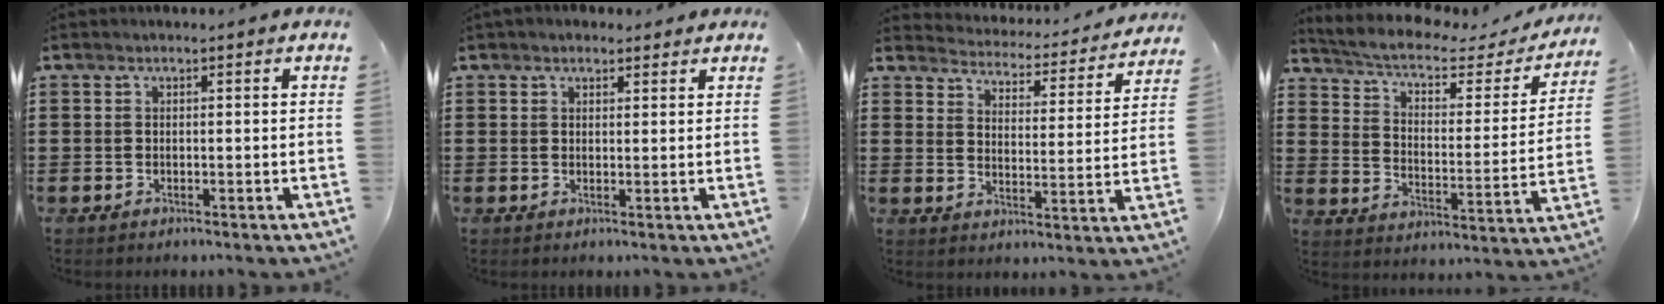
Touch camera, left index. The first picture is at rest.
{"total": 1.9, "force": [1.6, 0.8, 0.5], "torque": [-0.012, 0.006, 0.032]}
{"total": 3.6, "force": [3.6, -0.1, -0.1], "torque": [-0.024, -0.036, 0.056]}
{"total": 5.0, "force": [3.7, 1.4, 3.0], "torque": [-0.078, -0.026, 0.058]}